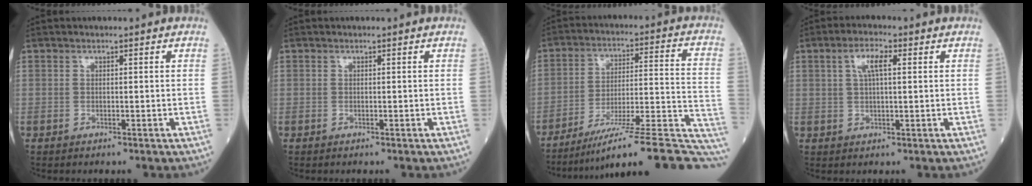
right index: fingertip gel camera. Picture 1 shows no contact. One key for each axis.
{"total": 0.0}
{"total": 23.4, "fx": -19.5, "fy": 1.3, "fz": 12.9, "tx": -0.111, "ty": 0.018, "tz": -0.281}
{"total": 4.3, "fx": 1.4, "fy": 1.1, "fz": 3.9, "tx": -0.080, "ty": 0.012, "tz": 0.029}